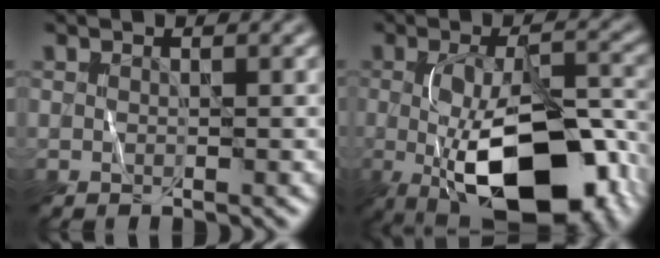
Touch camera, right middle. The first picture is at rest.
{"total": 12.4, "force": [-4.6, 5.4, 10.2], "torque": [-0.175, -0.012, -0.067]}